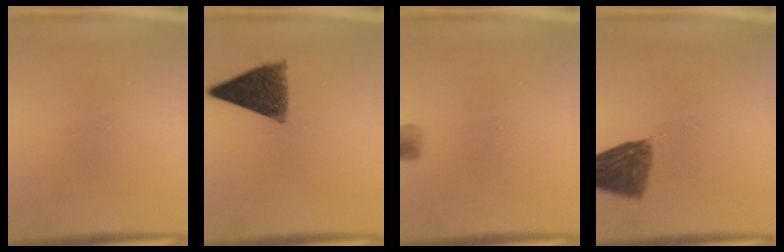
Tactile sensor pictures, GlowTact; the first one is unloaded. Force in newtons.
{"total": 10.1}
{"total": 2.4}
{"total": 7.4}